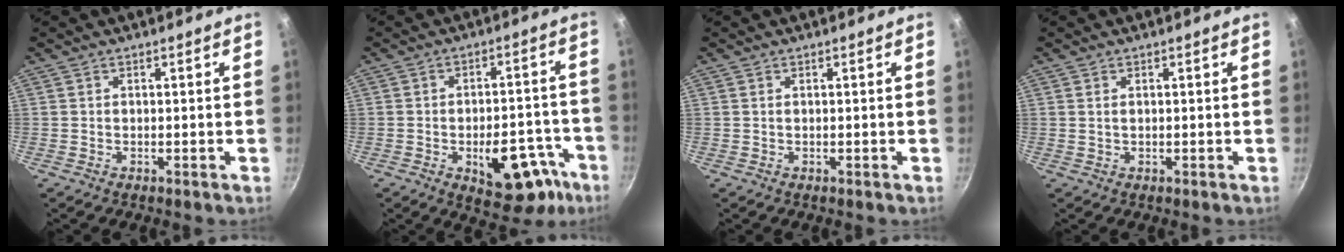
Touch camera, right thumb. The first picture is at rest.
{"total": 15.1, "force": [-6.6, 8.1, 11.0], "torque": [-0.084, 0.043, -0.076]}
{"total": 0.0}
{"total": 0.8, "force": [0.2, 0.5, 0.6], "torque": [-0.011, 0.001, 0.004]}